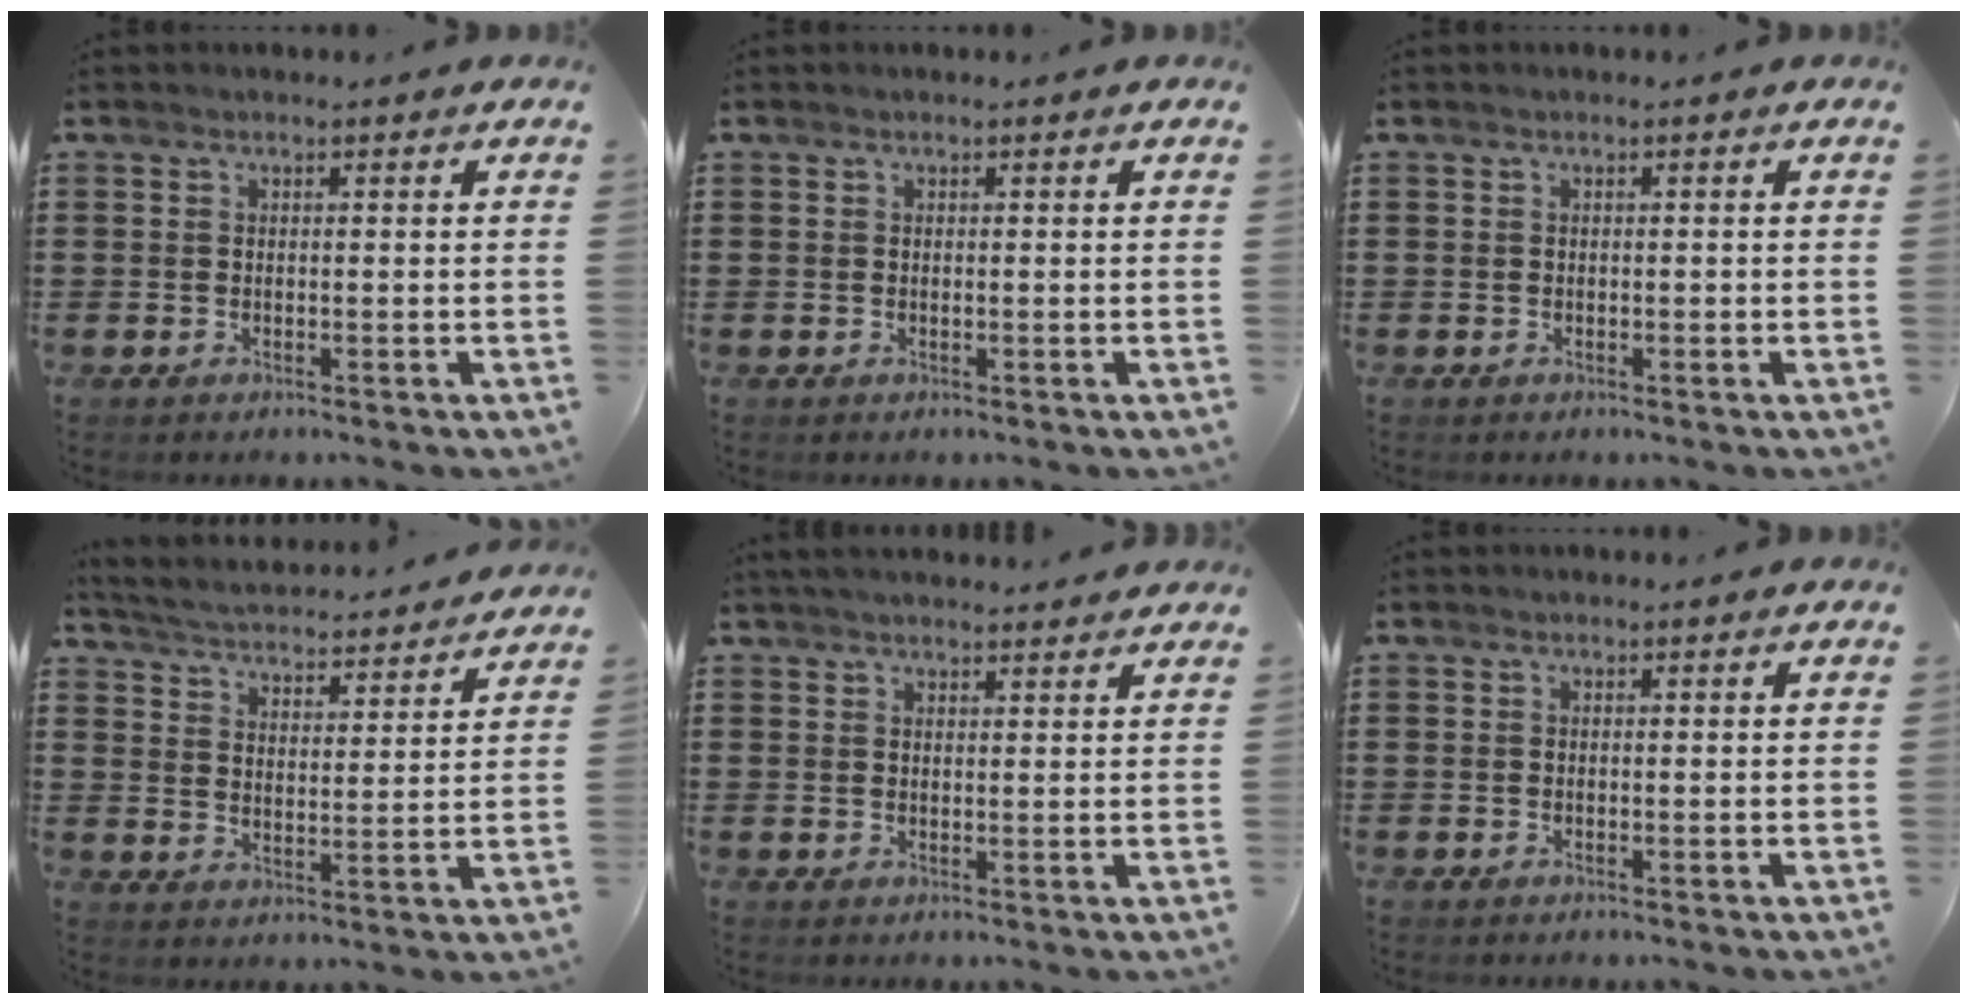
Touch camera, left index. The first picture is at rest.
{"total": 0.0}
{"total": 0.0}
{"total": 3.6, "force": [3.6, -0.3, 0.1], "torque": [-0.026, -0.032, 0.055]}
{"total": 2.4, "force": [2.3, 0.2, 0.6], "torque": [-0.017, 0.002, 0.045]}
{"total": 0.0}